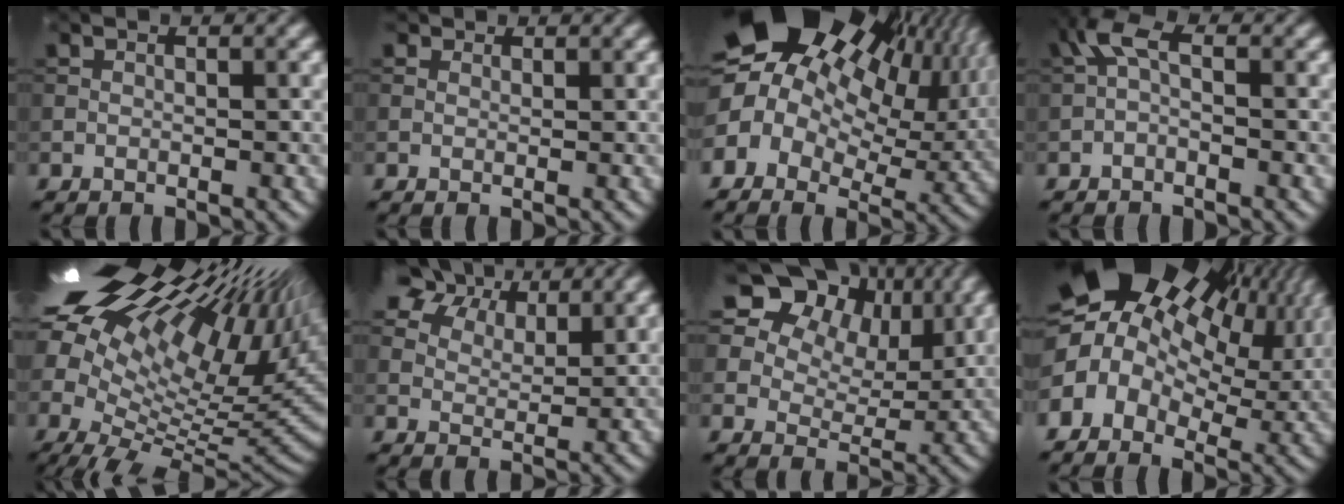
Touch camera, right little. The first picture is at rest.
{"total": 1.0, "force": [0.8, 0.4, 0.2], "torque": [-0.005, -0.004, 0.008]}
{"total": 20.2, "force": [6.0, 14.4, 12.8], "torque": [-0.223, 0.030, 0.100]}
{"total": 2.5, "force": [-0.7, 1.1, 2.1], "torque": [-0.048, 0.008, -0.025]}
{"total": 20.5, "force": [7.0, 9.3, 16.9], "torque": [-0.273, 0.036, 0.147]}
{"total": 9.1, "force": [7.0, 4.1, 4.1], "torque": [-0.094, 0.008, 0.108]}
{"total": 14.5, "force": [8.4, 9.6, 7.0], "torque": [-0.133, 0.024, 0.157]}
{"total": 18.4, "force": [5.5, 12.5, 12.3], "torque": [-0.234, 0.022, 0.090]}